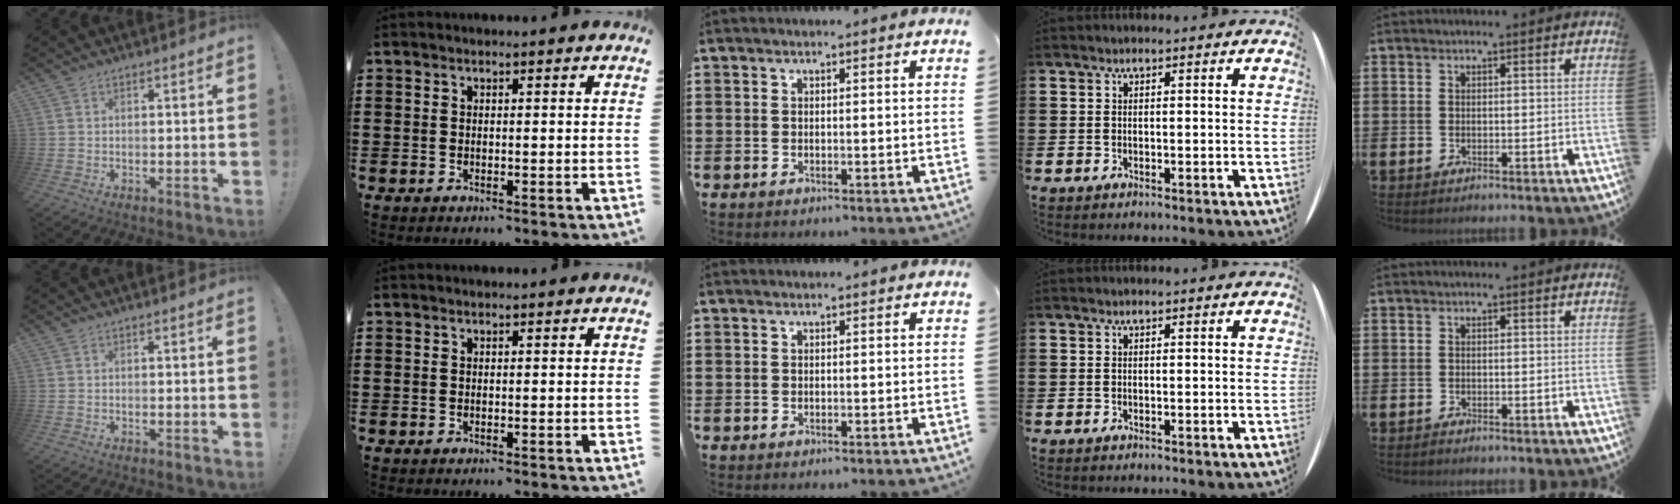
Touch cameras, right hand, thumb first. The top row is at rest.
{}